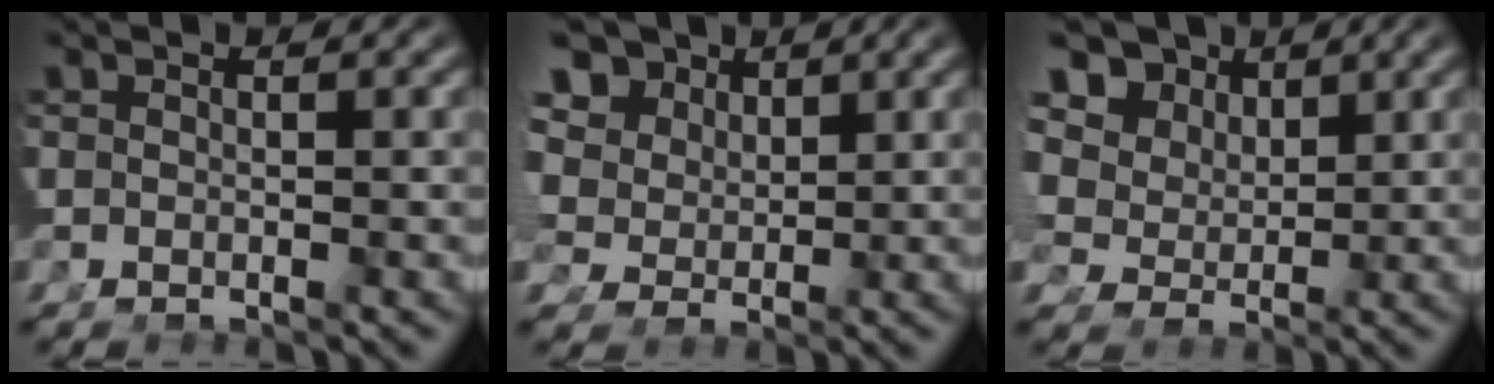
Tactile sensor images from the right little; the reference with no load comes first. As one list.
[{"total": 9.2, "force": [3.5, 6.8, 5.1], "torque": [-0.114, -0.012, 0.059]}, {"total": 10.7, "force": [3.8, 8.0, 6.0], "torque": [-0.132, -0.011, 0.061]}]